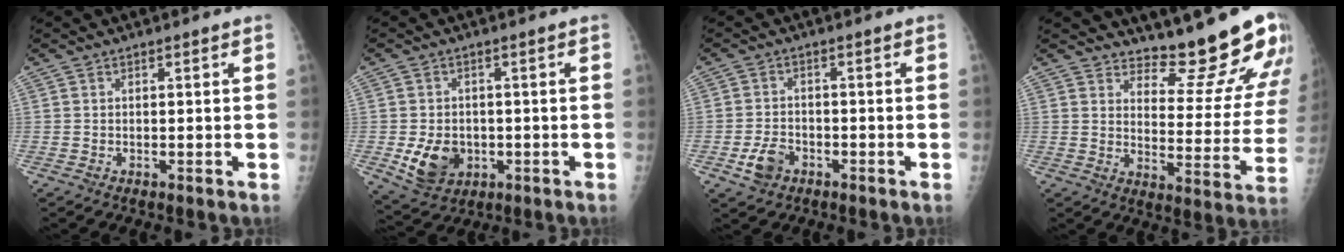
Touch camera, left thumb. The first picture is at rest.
{"total": 7.7, "force": [-1.6, 6.0, 4.5], "torque": [-0.058, -0.001, -0.012]}
{"total": 4.6, "force": [-2.2, 3.3, 2.4], "torque": [-0.043, 0.012, -0.037]}
{"total": 15.9, "force": [14.6, 3.7, 5.1], "torque": [-0.022, -0.150, 0.182]}